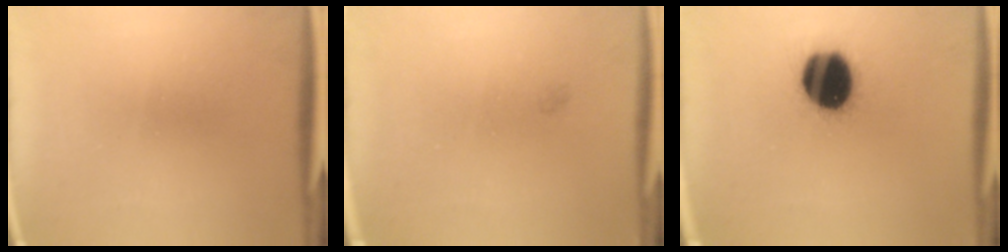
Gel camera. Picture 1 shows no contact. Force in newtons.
{"total": 0.6}
{"total": 18.4}